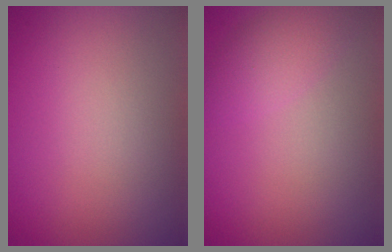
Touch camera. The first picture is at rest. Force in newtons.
{"total": 2.3, "press": 2.3, "slide": 0.1}